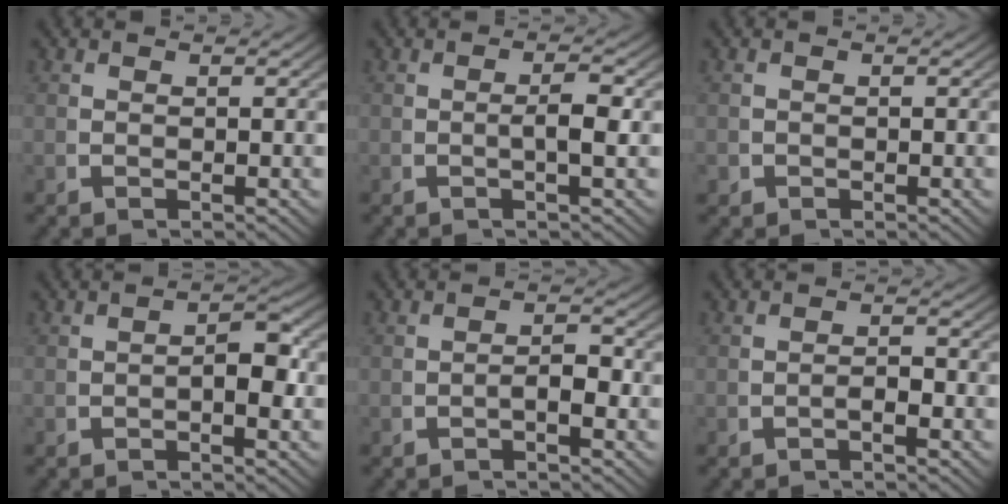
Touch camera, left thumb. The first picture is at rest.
{"total": 2.4, "force": [-0.1, 0.6, 2.3], "torque": [-0.045, 0.002, -0.004]}
{"total": 0.7, "force": [-0.3, 0.6, 0.0], "torque": [-0.005, -0.009, -0.003]}
{"total": 2.9, "force": [-0.4, 1.1, 2.7], "torque": [-0.042, 0.001, -0.006]}
{"total": 2.0, "force": [-0.8, 0.7, 1.7], "torque": [-0.032, -0.002, -0.012]}
{"total": 1.2, "force": [-0.9, 0.4, 0.7], "torque": [-0.013, -0.001, -0.016]}